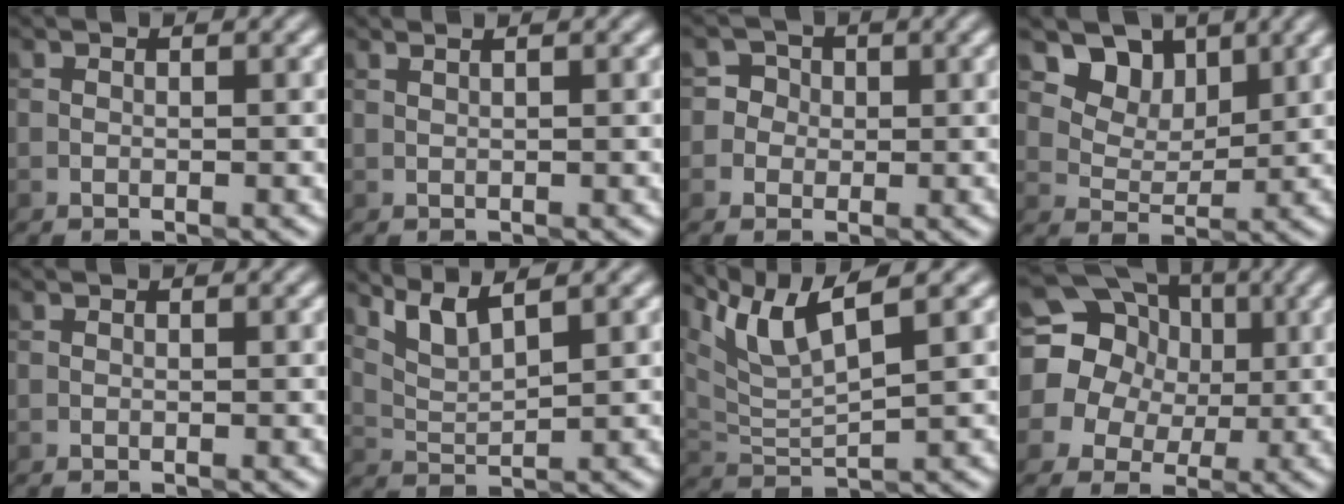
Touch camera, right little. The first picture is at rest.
{"total": 0.9, "force": [0.8, 0.0, 0.4], "torque": [-0.002, 0.001, 0.008]}
{"total": 3.4, "force": [0.1, 3.3, 0.8], "torque": [0.017, 0.030, -0.017]}
{"total": 7.4, "force": [5.0, 4.6, 3.0], "torque": [-0.067, -0.012, 0.104]}
{"total": 0.0}
{"total": 3.4, "force": [2.7, 0.3, 2.1], "torque": [-0.046, 0.006, 0.065]}
{"total": 5.5, "force": [4.0, 0.8, 3.7], "torque": [-0.079, 0.011, 0.085]}
{"total": 14.7, "force": [4.0, 13.0, 5.6], "torque": [-0.134, 0.037, 0.047]}